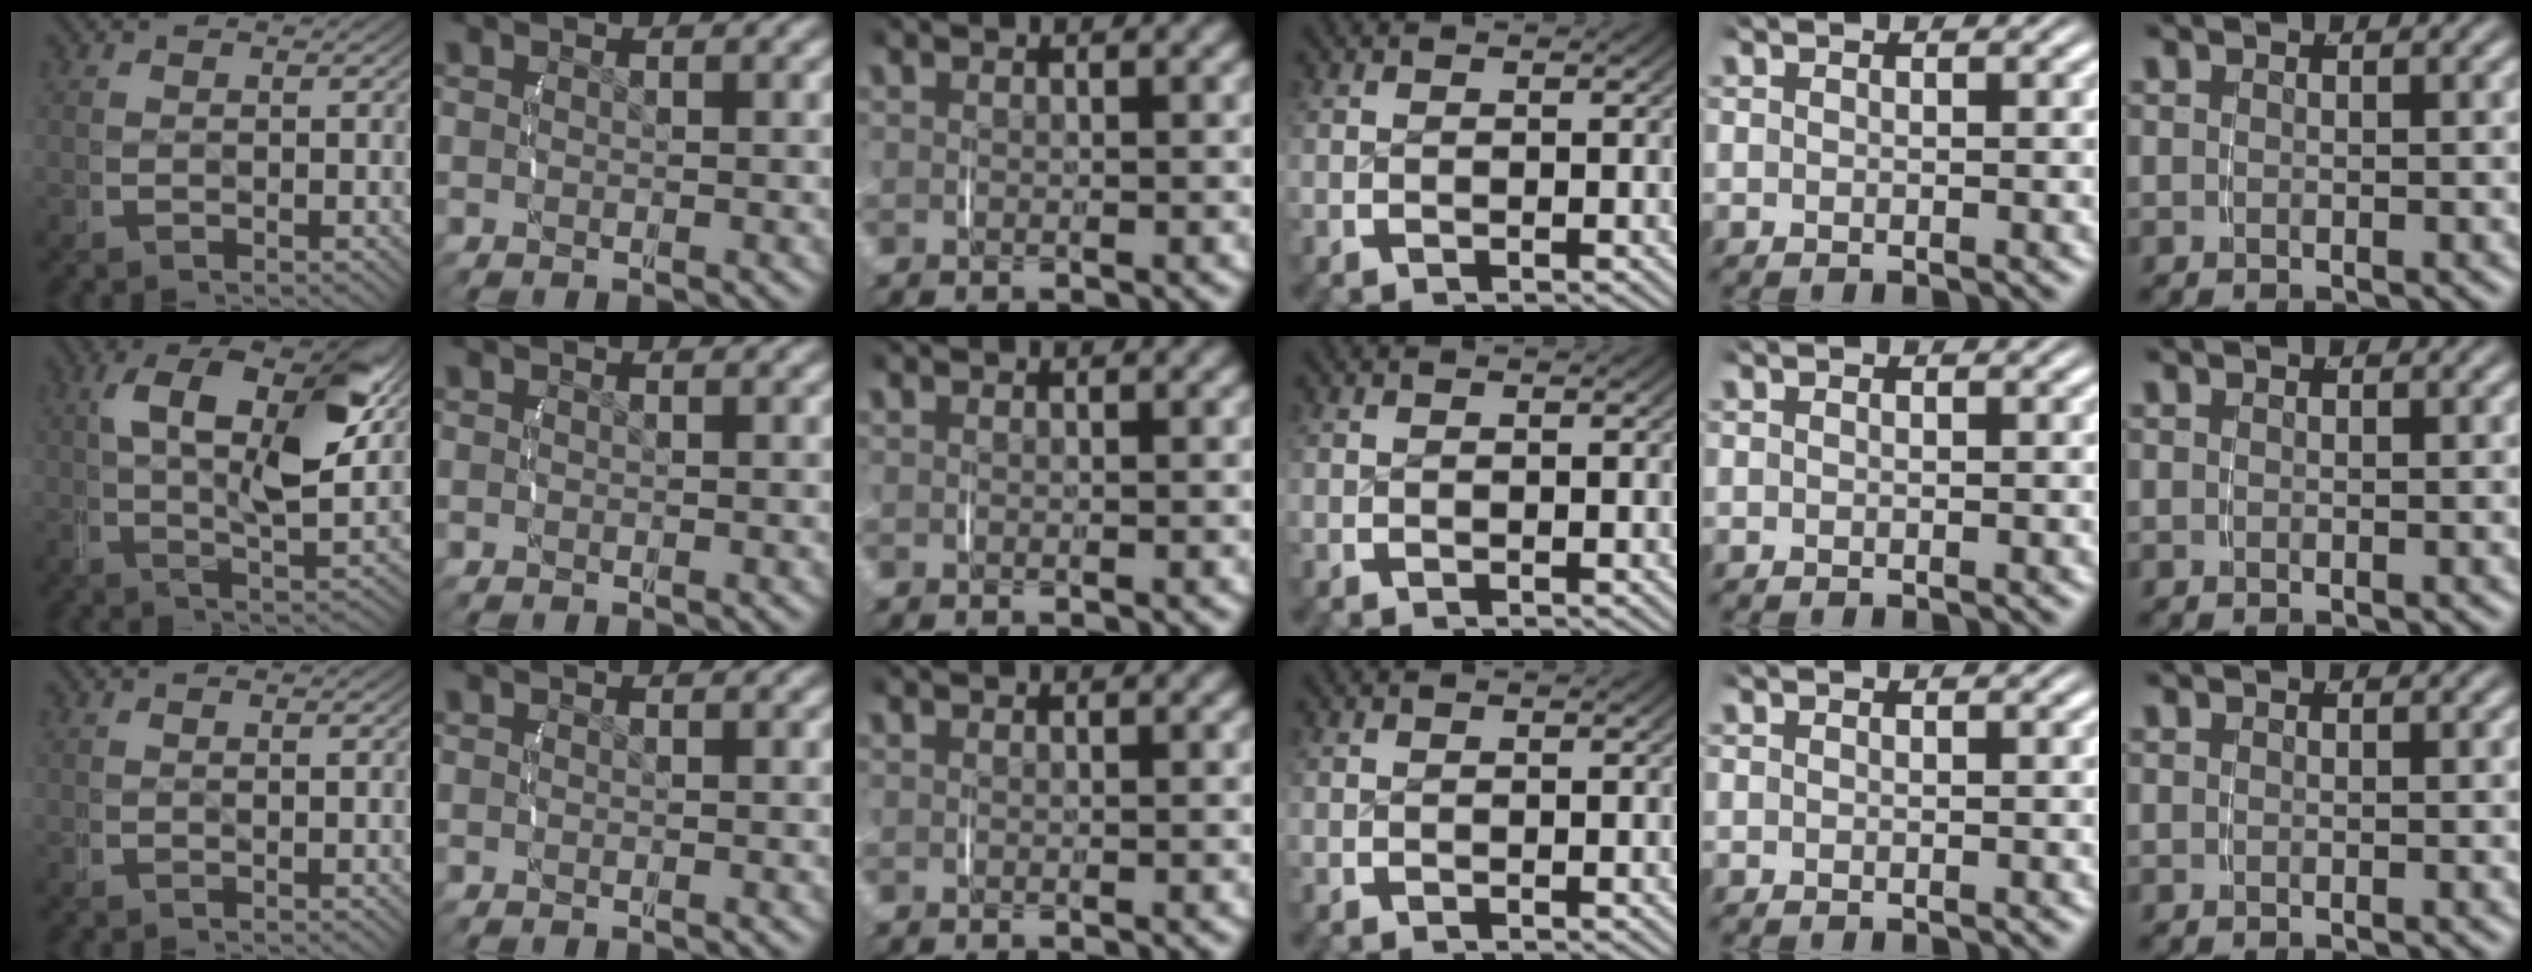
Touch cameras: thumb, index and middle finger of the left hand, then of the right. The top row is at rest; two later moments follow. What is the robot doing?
{"motion": "lift_and_place", "object": "jar lid"}